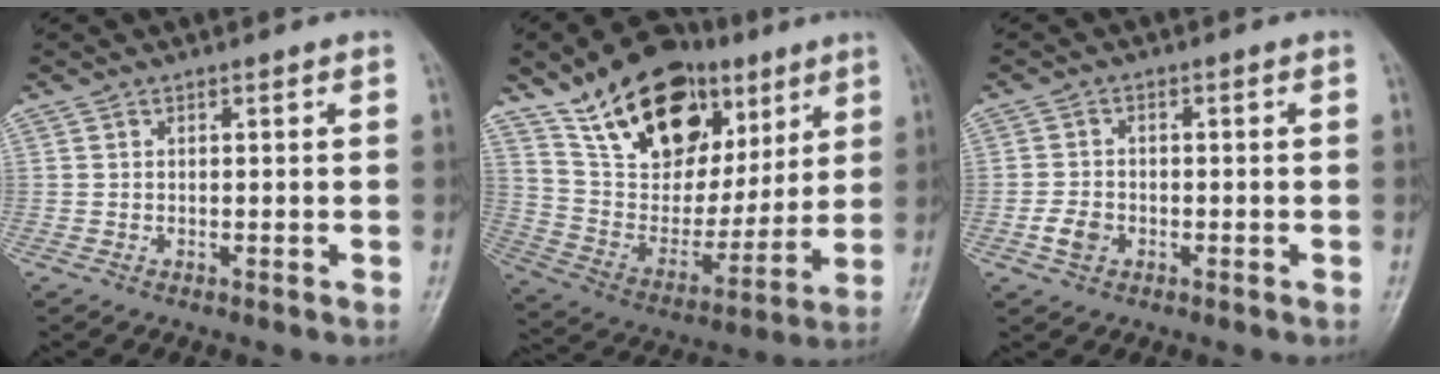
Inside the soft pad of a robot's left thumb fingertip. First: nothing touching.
{"total": 24.2, "force": [12.5, 14.7, 14.6], "torque": [-0.194, -0.025, 0.221]}
{"total": 3.6, "force": [-1.4, 2.7, 1.9], "torque": [-0.032, 0.007, -0.026]}